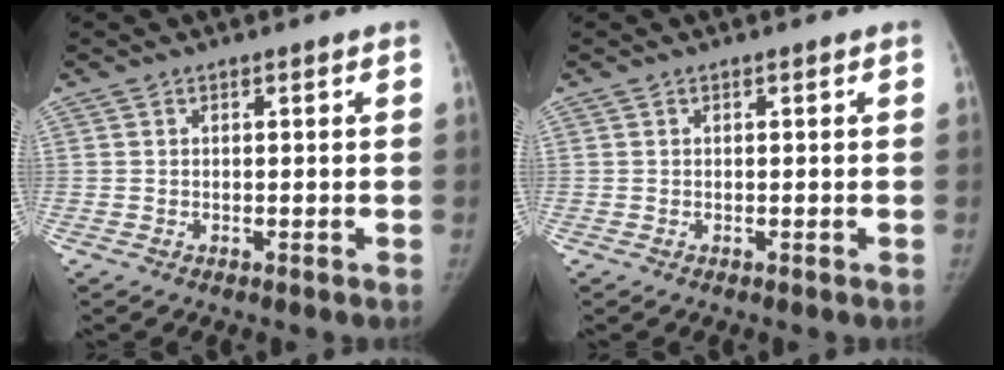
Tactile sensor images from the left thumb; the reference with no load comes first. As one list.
[{"total": 0.0}]